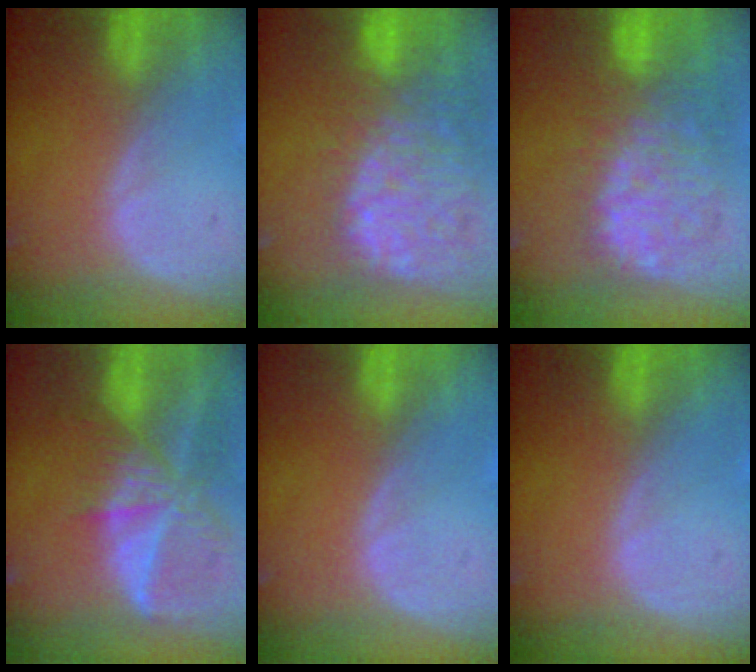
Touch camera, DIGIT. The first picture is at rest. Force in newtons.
{"total": 13.2, "press": 11.3, "slide": 6.9}
{"total": 10.1, "press": 9.6, "slide": 3.1}
{"total": 9.4, "press": 8.1, "slide": 4.7}
{"total": 0.0}
{"total": 0.0}